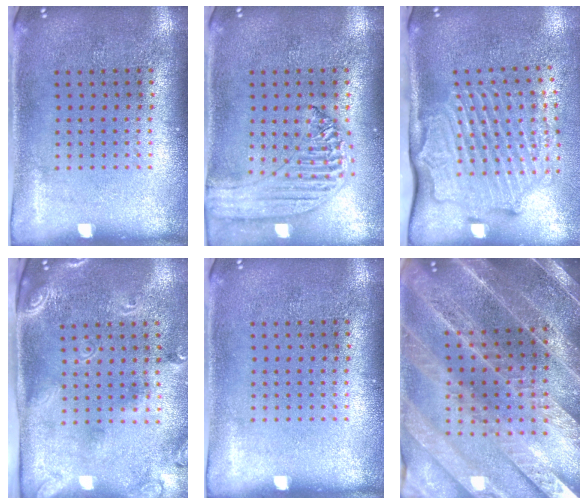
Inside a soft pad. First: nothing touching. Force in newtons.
{"total": 1.4, "press": 1.3, "slide": 0.3}
{"total": 2.8, "press": 2.2, "slide": 1.8}
{"total": 2.5, "press": 1.7, "slide": 1.8}
{"total": 0.0}
{"total": 3.6, "press": 3.4, "slide": 1.2}